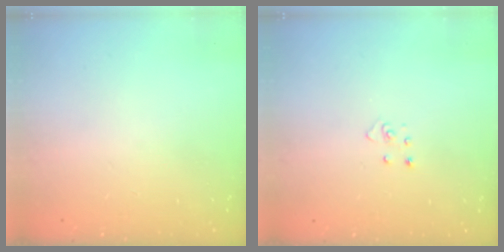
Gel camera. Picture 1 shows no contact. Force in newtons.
{"total": 3.2, "press": 3.2, "slide": 0.2}